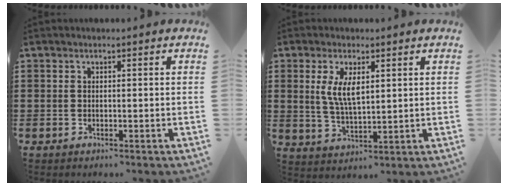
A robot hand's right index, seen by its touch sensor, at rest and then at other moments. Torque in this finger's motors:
{"motor_torque": [0.53, 0.50, 0.69, 0.21]}